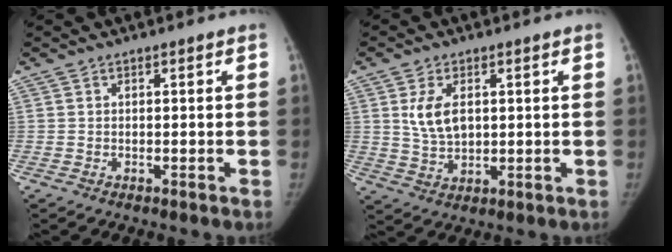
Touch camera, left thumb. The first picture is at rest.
{"total": 6.8, "force": [1.7, 4.1, 5.1], "torque": [-0.083, -0.009, 0.040]}